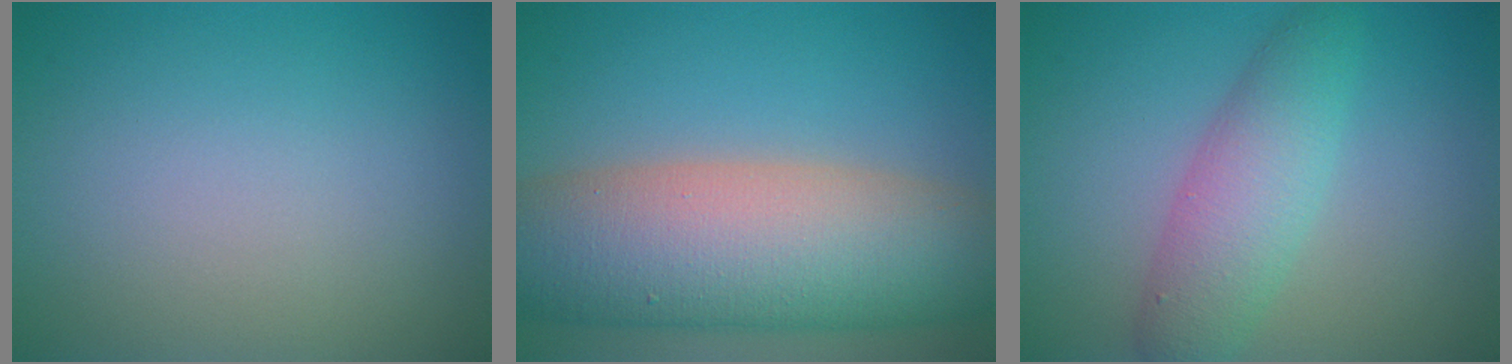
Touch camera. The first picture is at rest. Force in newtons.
{"total": 12.9, "press": 12.9, "slide": 0.5}
{"total": 4.6, "press": 4.6, "slide": 0.1}